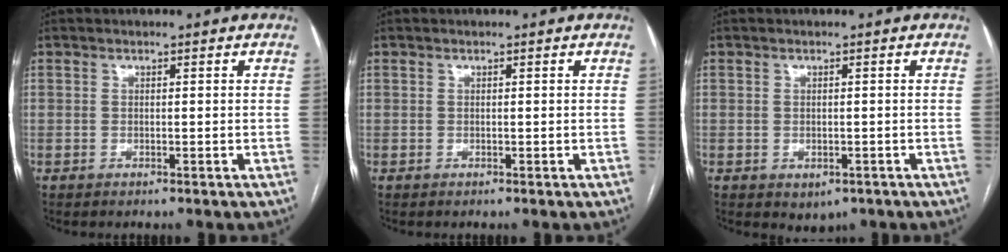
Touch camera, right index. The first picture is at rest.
{"total": 0.0}
{"total": 2.7, "force": [-1.3, 1.9, 1.3], "torque": [-0.009, 0.000, -0.004]}